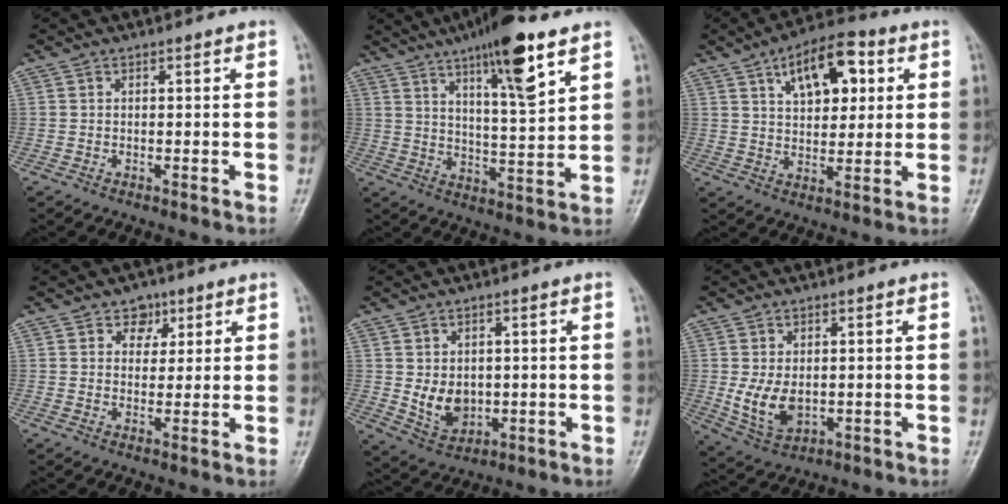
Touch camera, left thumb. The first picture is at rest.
{"total": 14.4, "force": [8.4, 2.7, 11.4], "torque": [-0.173, -0.040, 0.137]}
{"total": 12.8, "force": [5.0, 6.7, 9.7], "torque": [-0.117, -0.004, 0.077]}
{"total": 4.1, "force": [2.1, 3.2, 1.3], "torque": [0.011, -0.008, 0.029]}
{"total": 7.0, "force": [0.0, 5.3, 4.5], "torque": [-0.055, -0.013, 0.018]}
{"total": 7.5, "force": [-0.3, 4.9, 5.6], "torque": [-0.095, -0.012, 0.010]}